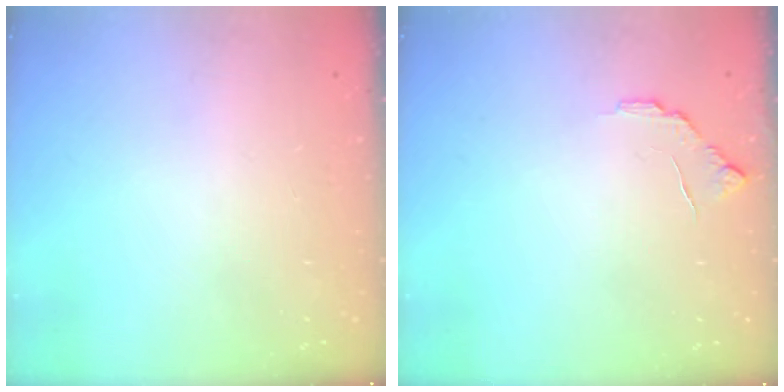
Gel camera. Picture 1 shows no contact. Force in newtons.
{"total": 6.3, "press": 6.2, "slide": 0.6}